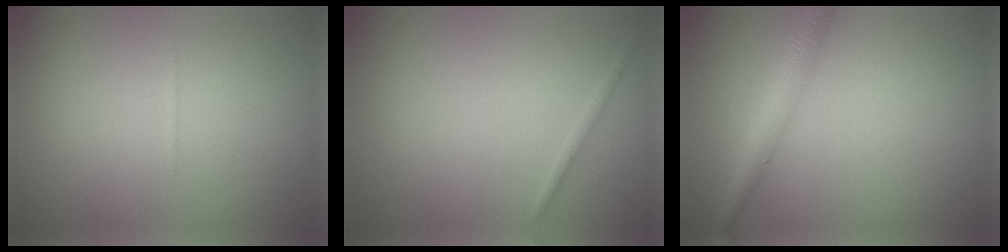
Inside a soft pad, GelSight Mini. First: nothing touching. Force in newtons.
{"total": 0.7, "press": 0.7, "slide": 0.0}
{"total": 3.3, "press": 3.3, "slide": 0.1}